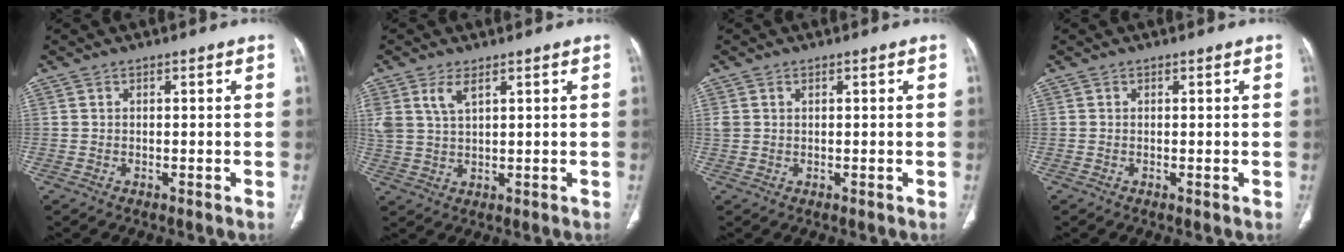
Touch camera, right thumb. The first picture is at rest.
{"total": 4.9, "force": [2.6, 2.3, 3.5], "torque": [-0.075, -0.005, 0.061]}
{"total": 1.5, "force": [0.6, 1.1, 0.9], "torque": [-0.022, 0.007, 0.020]}
{"total": 0.0}